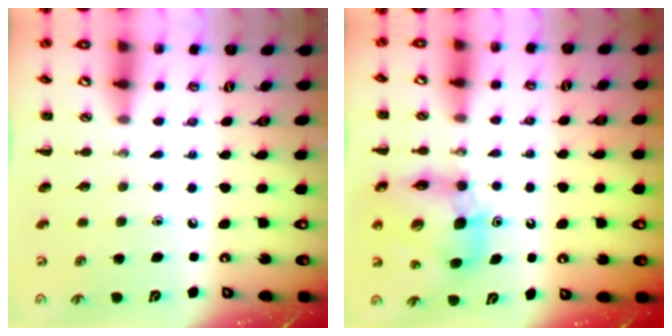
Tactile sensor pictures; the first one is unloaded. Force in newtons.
{"total": 10.6, "press": 10.3, "slide": 2.6}